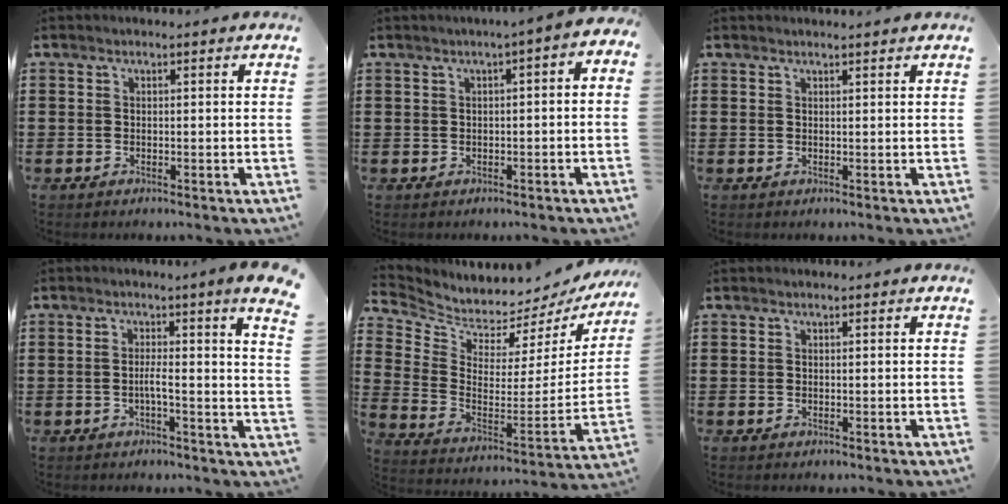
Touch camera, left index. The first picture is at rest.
{"total": 1.8, "force": [-1.0, 0.6, 1.4], "torque": [-0.027, 0.002, -0.024]}
{"total": 0.9, "force": [0.9, -0.1, 0.1], "torque": [-0.004, -0.002, 0.018]}
{"total": 3.9, "force": [0.7, -0.6, 3.8], "torque": [-0.074, -0.011, 0.010]}
{"total": 4.8, "force": [4.8, 0.5, 0.2], "torque": [-0.040, -0.062, 0.077]}
{"total": 0.0}